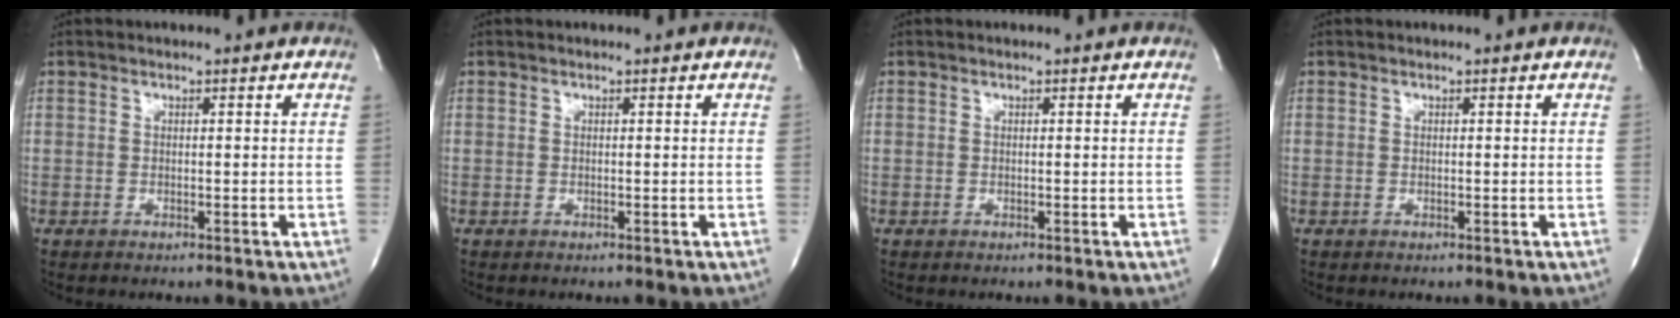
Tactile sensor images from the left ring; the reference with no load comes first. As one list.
[{"total": 0.0}, {"total": 0.0}, {"total": 0.0}]